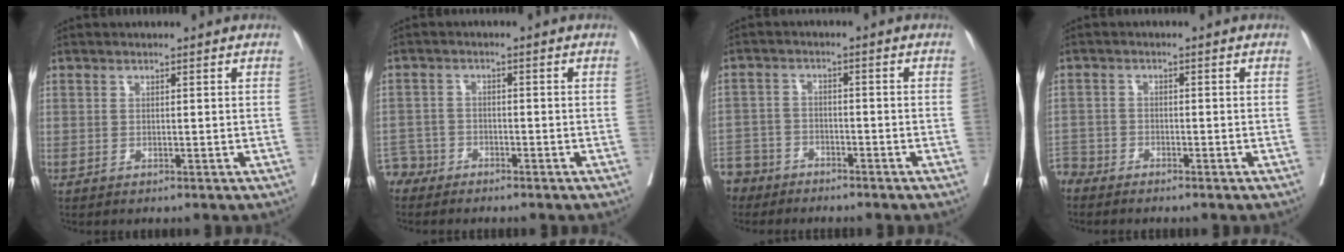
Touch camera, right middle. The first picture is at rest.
{"total": 3.1, "force": [-2.7, 1.5, -0.8], "torque": [0.008, 0.003, -0.056]}
{"total": 8.3, "force": [-6.9, 4.4, 0.9], "torque": [-0.036, -0.004, -0.128]}
{"total": 3.5, "force": [-3.3, 1.0, -0.3], "torque": [0.005, -0.004, -0.067]}